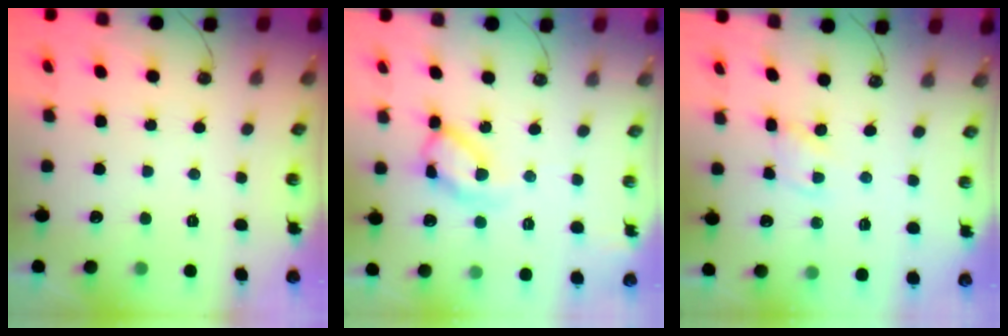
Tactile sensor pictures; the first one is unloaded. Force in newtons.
{"total": 12.2, "press": 12.2, "slide": 0.8}
{"total": 2.1, "press": 2.1, "slide": 0.3}